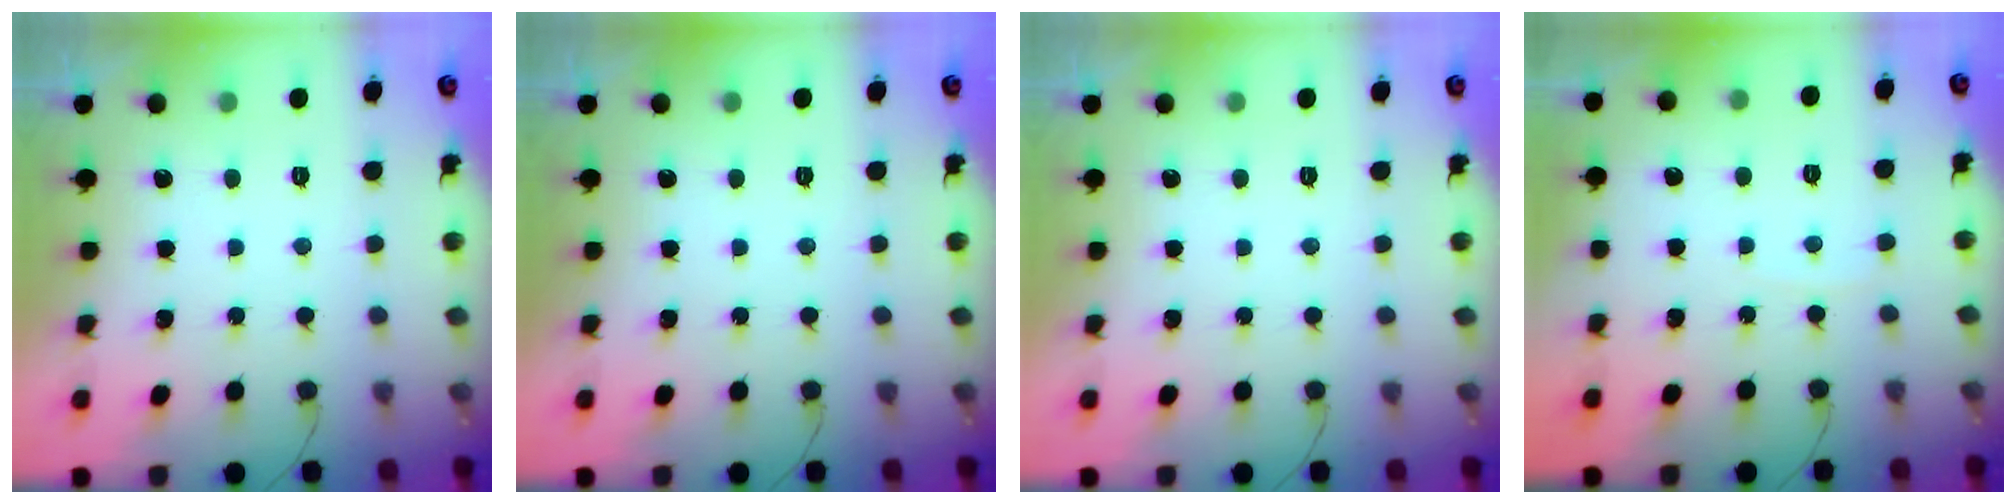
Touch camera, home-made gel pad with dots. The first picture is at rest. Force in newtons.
{"total": 0.0}
{"total": 0.0}
{"total": 2.2, "press": 2.2, "slide": 0.2}